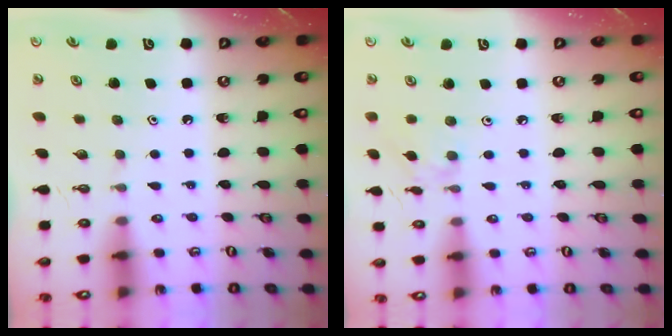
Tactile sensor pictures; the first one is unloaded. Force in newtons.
{"total": 3.0, "press": 3.0, "slide": 0.3}